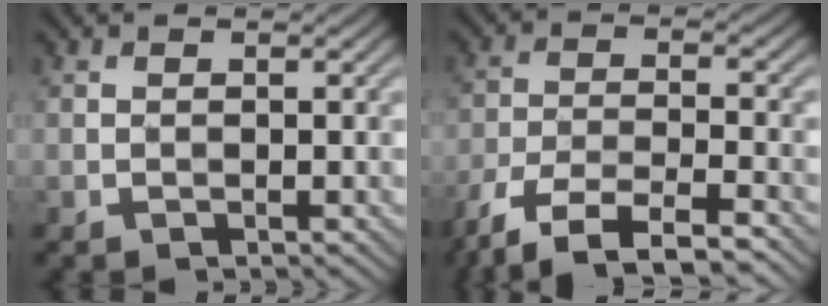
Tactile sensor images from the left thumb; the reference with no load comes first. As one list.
[{"total": 7.6, "force": [-5.9, 1.8, 4.4], "torque": [-0.099, -0.004, -0.116]}]